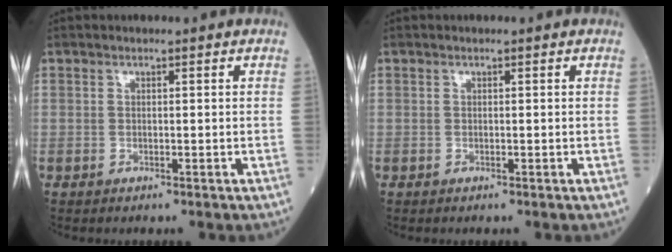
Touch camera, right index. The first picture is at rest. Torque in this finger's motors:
{"motor_torque": [0.00, 0.00, -0.04, 0.00]}